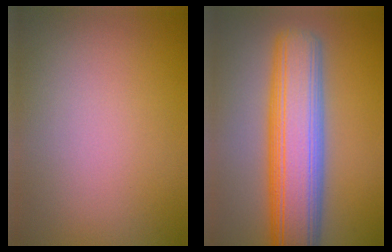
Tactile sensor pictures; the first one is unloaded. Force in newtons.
{"total": 10.8, "press": 10.8, "slide": 0.4}